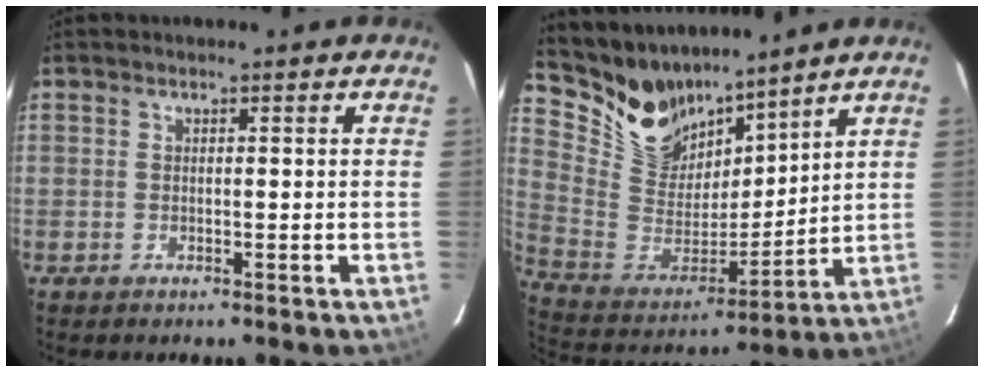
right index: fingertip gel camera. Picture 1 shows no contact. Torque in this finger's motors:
{"motor_torque": [-0.15, 0.78, 0.08, 0.00]}